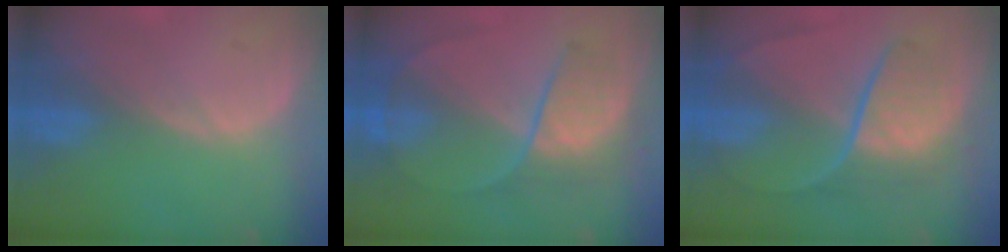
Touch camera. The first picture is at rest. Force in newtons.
{"total": 6.9, "press": 6.6, "slide": 1.7}
{"total": 9.0, "press": 7.4, "slide": 5.1}